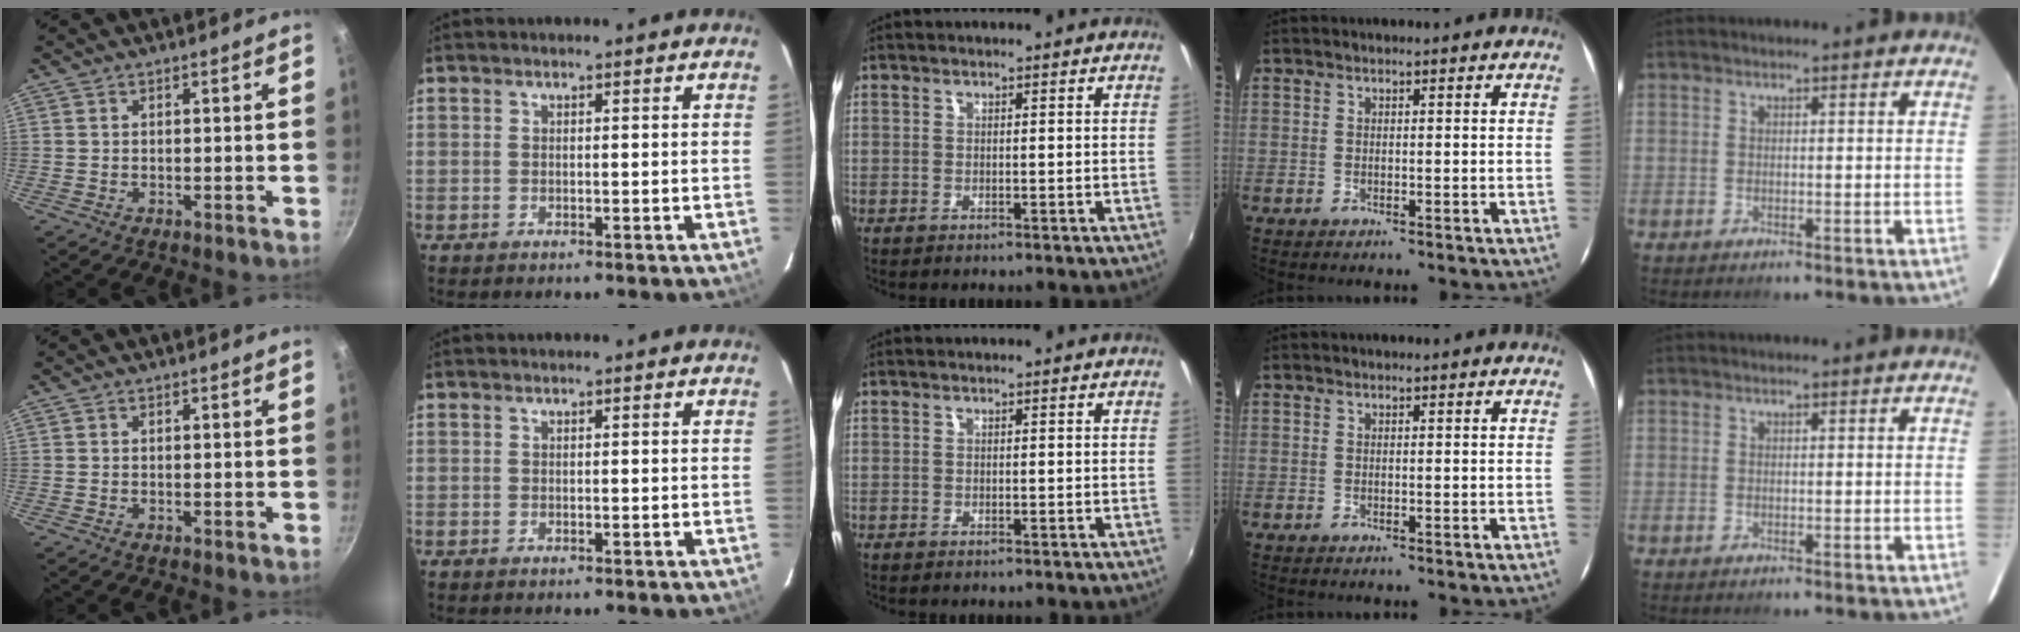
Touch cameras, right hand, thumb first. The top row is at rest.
{}